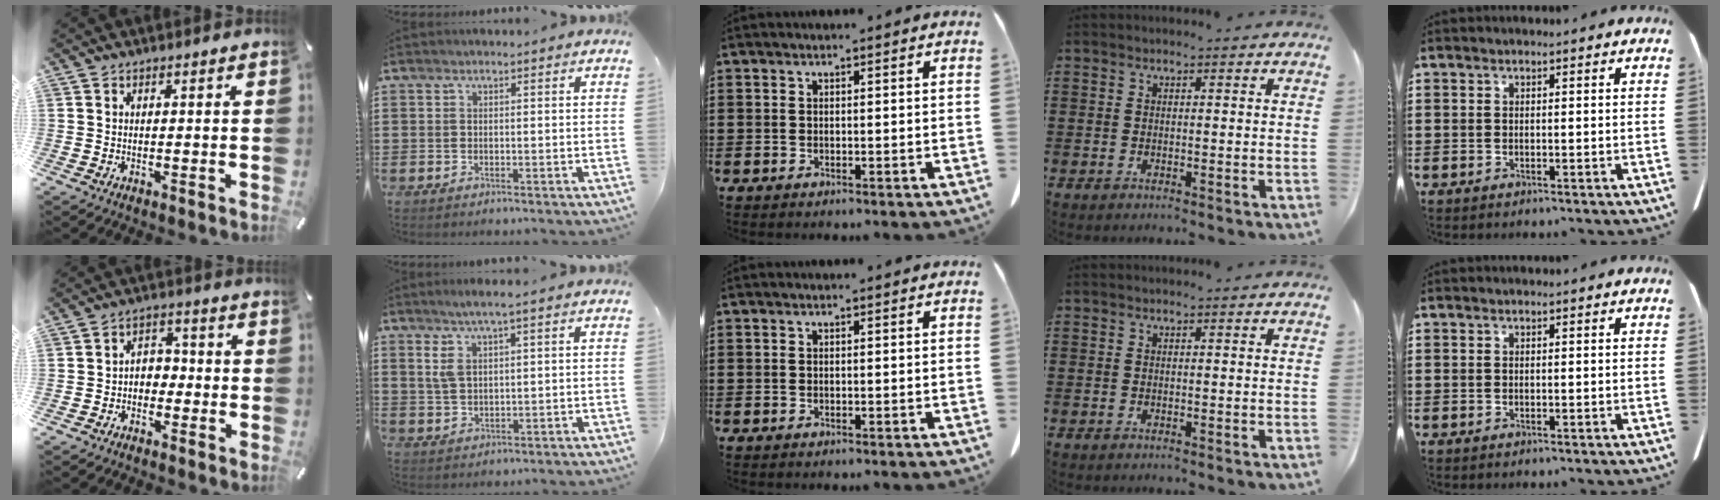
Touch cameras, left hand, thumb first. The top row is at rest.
{"thumb": {"total": 3.9, "force": [-2.3, 2.8, 1.2], "torque": [-0.023, 0.015, -0.047]}, "index": {"total": 4.7, "force": [2.1, 1.4, 4.0], "torque": [-0.088, 0.002, 0.034]}}